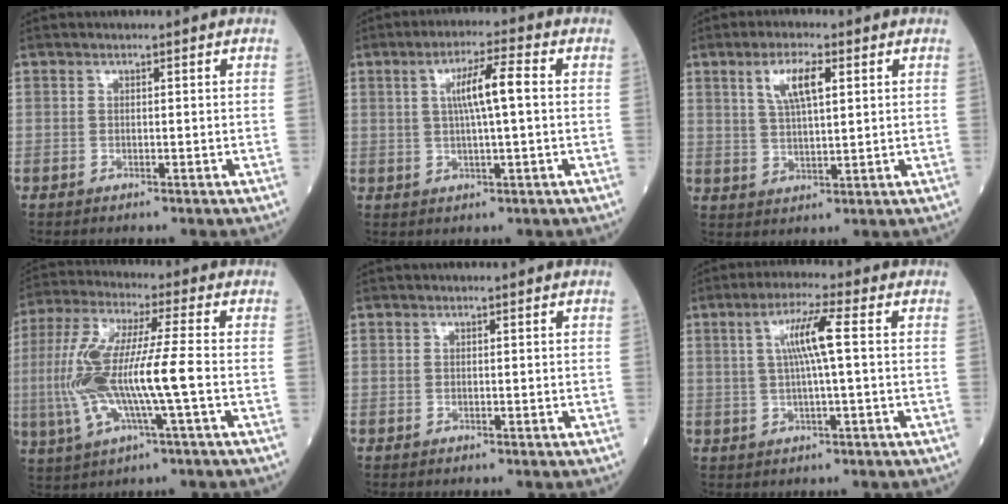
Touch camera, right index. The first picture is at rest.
{"total": 6.7, "force": [1.1, 0.2, 6.6], "torque": [-0.116, 0.008, 0.018]}
{"total": 6.3, "force": [2.7, 1.5, 5.6], "torque": [-0.109, 0.006, 0.052]}
{"total": 14.3, "force": [-2.0, 1.1, 14.1], "torque": [-0.301, 0.005, -0.041]}
{"total": 0.0}
{"total": 6.5, "force": [1.1, -0.3, 6.4], "torque": [-0.120, 0.009, 0.020]}